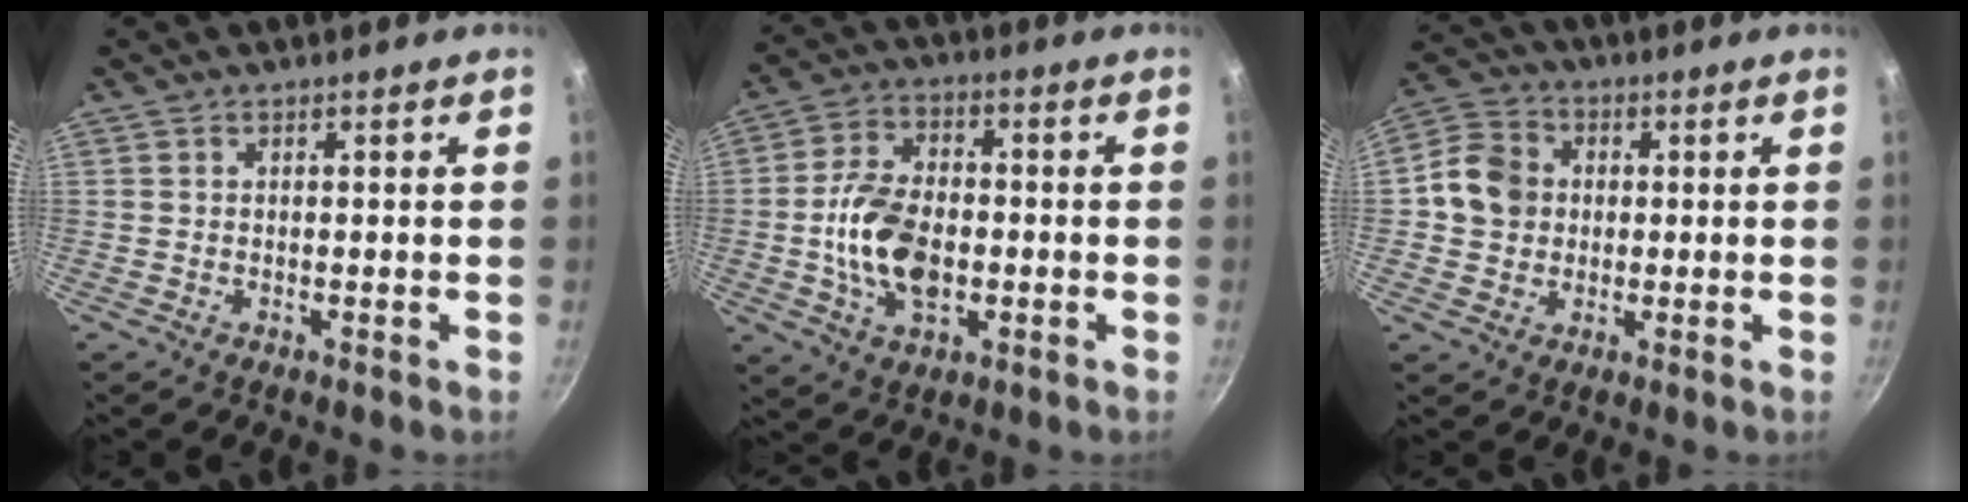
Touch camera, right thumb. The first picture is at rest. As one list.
[{"total": 13.1, "force": [-1.8, 8.1, 10.1], "torque": [-0.173, 0.018, -0.038]}, {"total": 9.1, "force": [0.5, 8.1, 4.3], "torque": [-0.052, 0.013, -0.009]}]